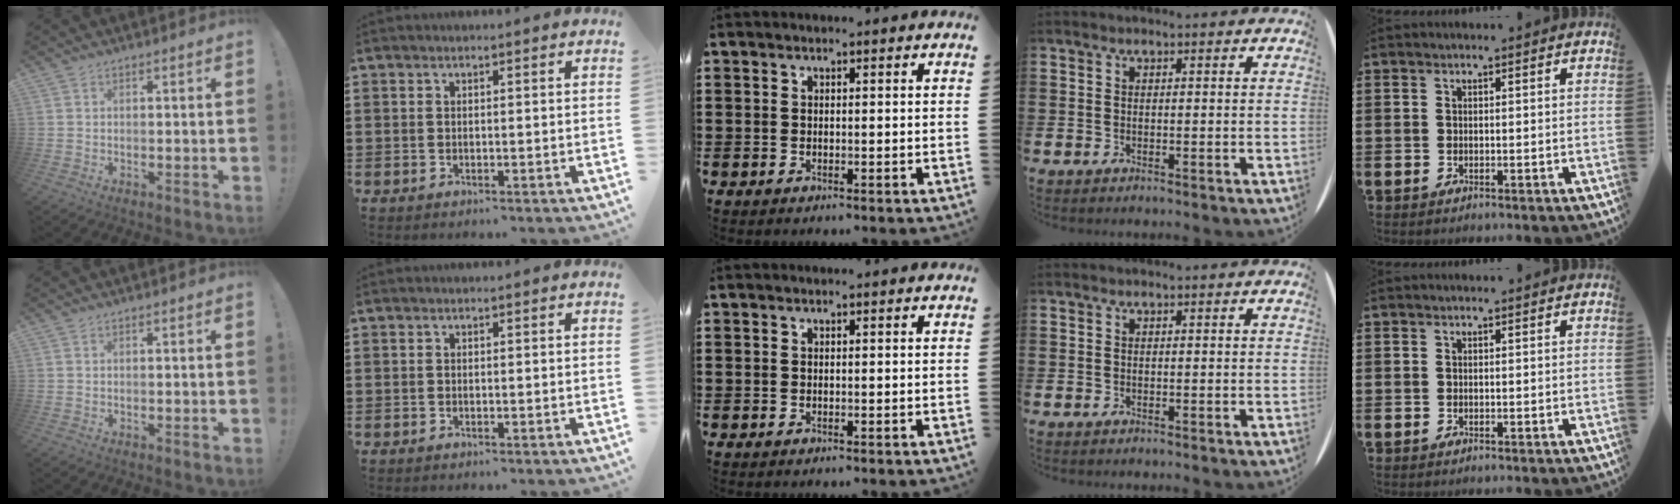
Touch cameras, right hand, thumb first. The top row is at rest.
{}